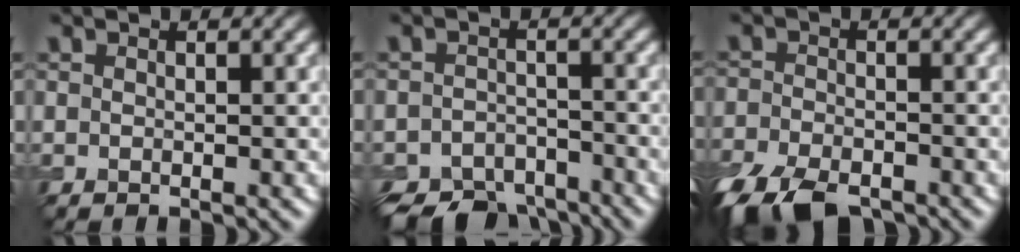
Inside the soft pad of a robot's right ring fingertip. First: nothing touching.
{"total": 6.6, "force": [-5.5, 3.1, 2.0], "torque": [-0.022, -0.012, -0.091]}
{"total": 9.0, "force": [-6.7, 4.1, 4.4], "torque": [-0.090, -0.037, -0.115]}